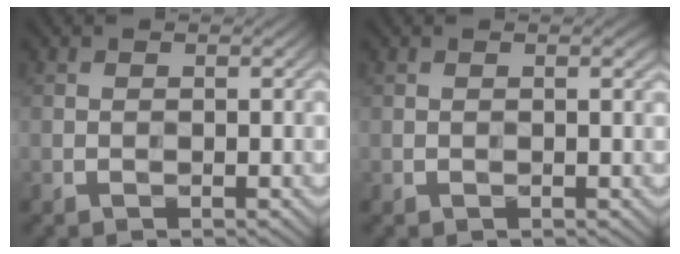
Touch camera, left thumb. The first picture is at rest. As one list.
[{"total": 0.8, "force": [0.4, 0.2, 0.6], "torque": [-0.011, 0.001, 0.009]}]